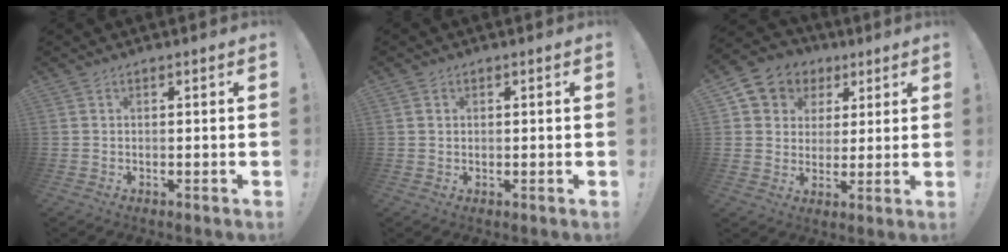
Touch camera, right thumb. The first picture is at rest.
{"total": 1.2, "force": [0.5, 1.1, 0.1], "torque": [0.002, 0.002, 0.008]}
{"total": 8.2, "force": [2.8, 7.4, 2.0], "torque": [-0.031, -0.015, 0.061]}